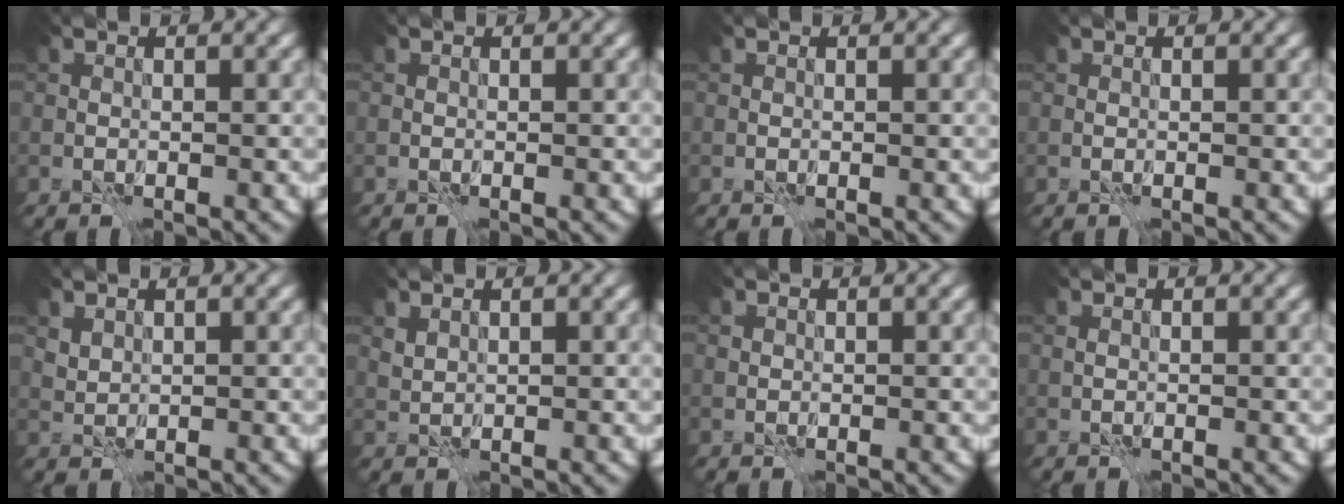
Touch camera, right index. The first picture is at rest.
{"total": 0.0}
{"total": 0.0}
{"total": 0.0}
{"total": 1.3, "force": [1.1, 0.6, 0.0], "torque": [-0.003, 0.000, 0.025]}
{"total": 0.8, "force": [0.8, 0.3, 0.2], "torque": [-0.008, 0.001, 0.018]}
{"total": 0.0}
{"total": 0.0}